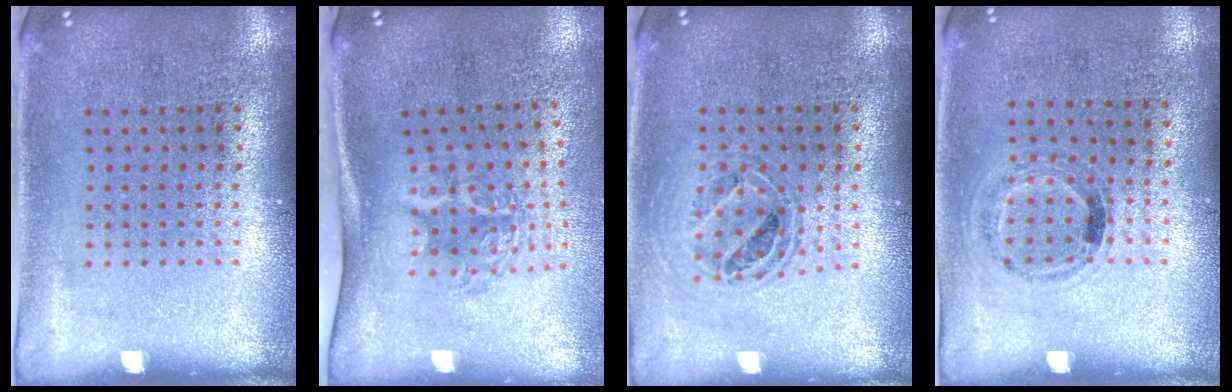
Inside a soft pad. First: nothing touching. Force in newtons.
{"total": 1.9, "press": 1.3, "slide": 1.5}
{"total": 0.8, "press": 0.8, "slide": 0.0}
{"total": 1.1, "press": 0.8, "slide": 0.7}